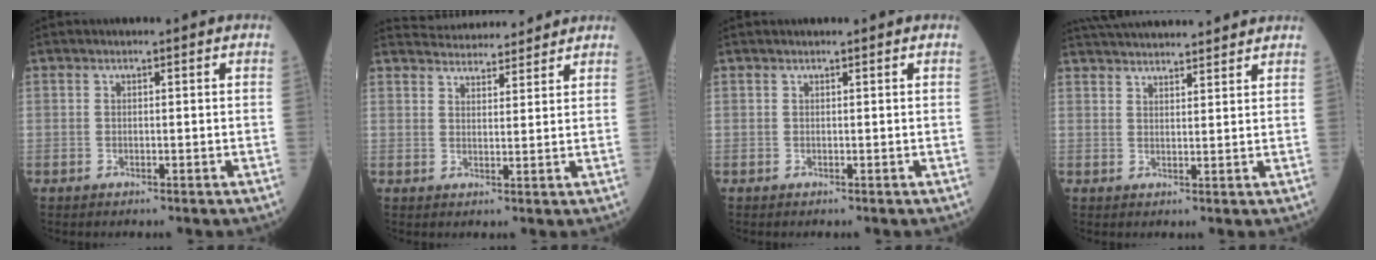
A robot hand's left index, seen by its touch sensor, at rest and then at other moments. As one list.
[{"total": 9.3, "force": [9.0, 1.4, 1.7], "torque": [-0.024, 0.019, 0.125]}, {"total": 0.0}, {"total": 14.7, "force": [13.8, 1.9, 4.8], "torque": [-0.078, 0.038, 0.201]}]